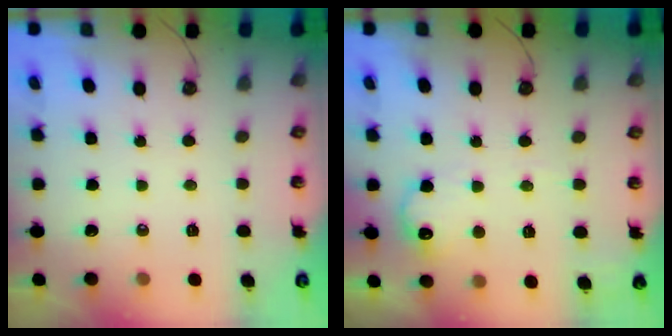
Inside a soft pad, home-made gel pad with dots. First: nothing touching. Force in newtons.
{"total": 12.7, "press": 12.7, "slide": 0.5}